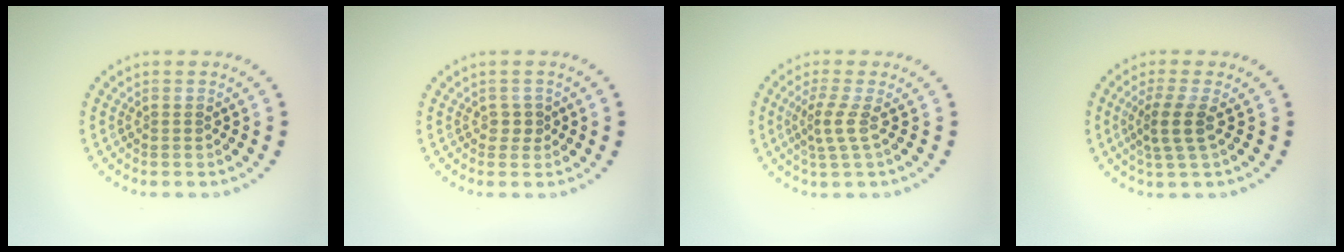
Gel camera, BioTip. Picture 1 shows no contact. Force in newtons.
{"total": 1.1, "press": 1.0, "slide": 0.6}
{"total": 2.1, "press": 1.5, "slide": 1.5}
{"total": 2.6, "press": 2.0, "slide": 1.7}